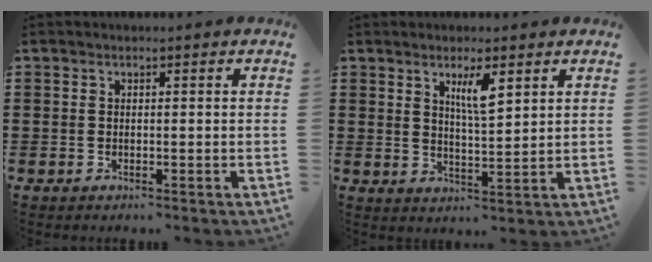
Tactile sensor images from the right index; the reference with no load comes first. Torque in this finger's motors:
{"motor_torque": [0.41, 0.02, 0.34, 0.09]}